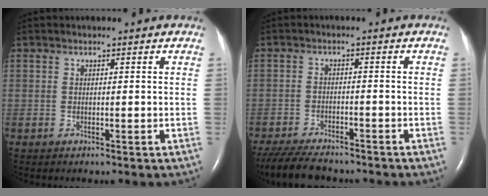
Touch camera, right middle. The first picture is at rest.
{"total": 10.2, "force": [-8.9, 2.3, 4.4], "torque": [-0.078, -0.019, -0.142]}